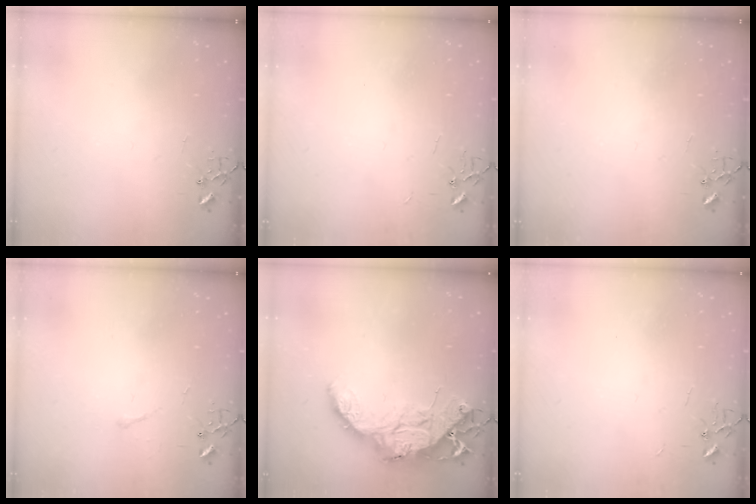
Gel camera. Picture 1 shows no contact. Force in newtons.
{"total": 1.9, "press": 1.9, "slide": 0.3}
{"total": 0.0}
{"total": 3.1, "press": 3.1, "slide": 0.5}
{"total": 18.5, "press": 18.5, "slide": 1.3}
{"total": 1.9, "press": 1.9, "slide": 0.3}